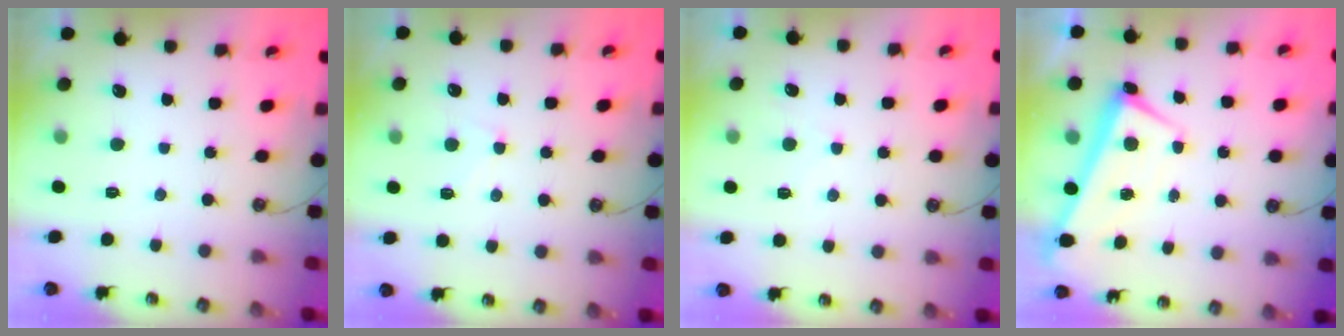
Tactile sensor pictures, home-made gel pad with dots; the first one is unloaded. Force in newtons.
{"total": 1.3, "press": 1.0, "slide": 0.9}
{"total": 5.9, "press": 5.9, "slide": 0.4}
{"total": 1.3, "press": 1.1, "slide": 0.8}